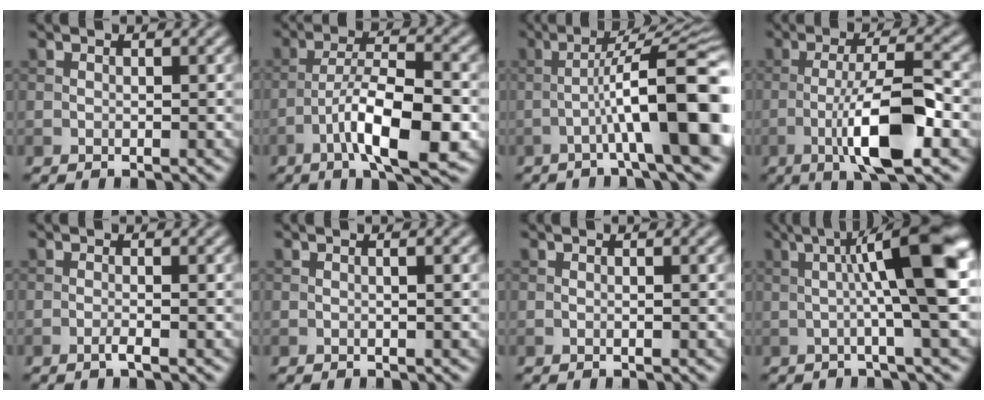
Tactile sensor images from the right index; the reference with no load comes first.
{"total": 9.3, "force": [-3.9, 2.7, 8.0], "torque": [-0.132, 0.012, -0.068]}
{"total": 10.8, "force": [-2.8, 1.4, 10.4], "torque": [-0.151, 0.026, -0.041]}
{"total": 8.8, "force": [-2.9, 2.0, 8.0], "torque": [-0.138, 0.009, -0.056]}
{"total": 1.4, "force": [-0.6, 0.2, 1.2], "torque": [-0.019, 0.003, -0.017]}
{"total": 1.1, "force": [0.1, 0.3, 1.1], "torque": [-0.015, 0.002, -0.002]}
{"total": 0.6, "force": [-0.1, 0.1, 0.6], "torque": [-0.010, -0.001, -0.001]}
{"total": 10.5, "force": [1.5, 1.4, 10.3], "torque": [-0.135, 0.016, 0.021]}